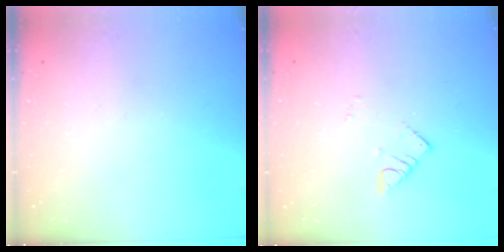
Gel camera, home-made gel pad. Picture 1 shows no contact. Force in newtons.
{"total": 2.6, "press": 2.6, "slide": 0.1}